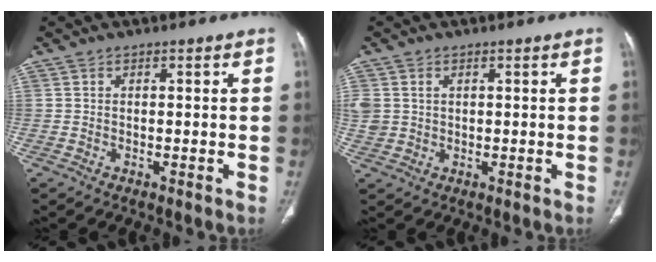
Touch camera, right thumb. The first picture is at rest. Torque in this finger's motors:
{"motor_torque": [0.10, 0.08, 0.16, 0.40, 0.00]}